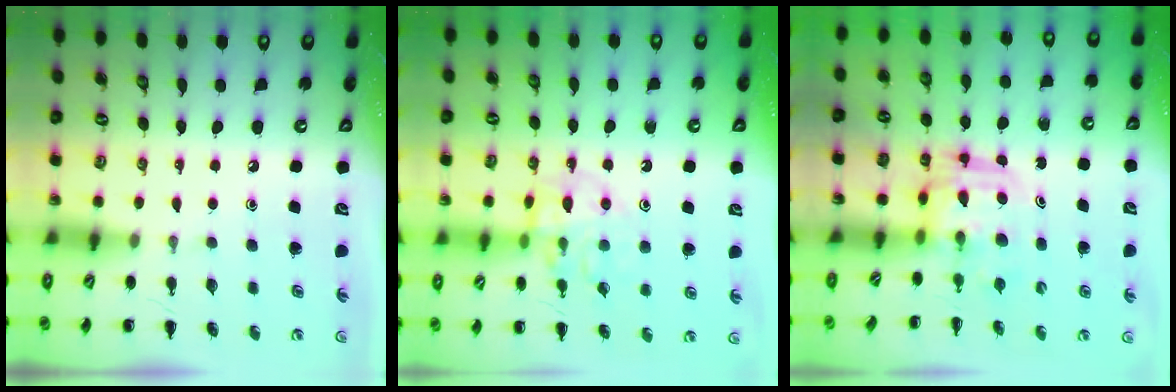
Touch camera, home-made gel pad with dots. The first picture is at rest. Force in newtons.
{"total": 12.0, "press": 12.0, "slide": 1.1}
{"total": 3.0, "press": 3.0, "slide": 0.3}